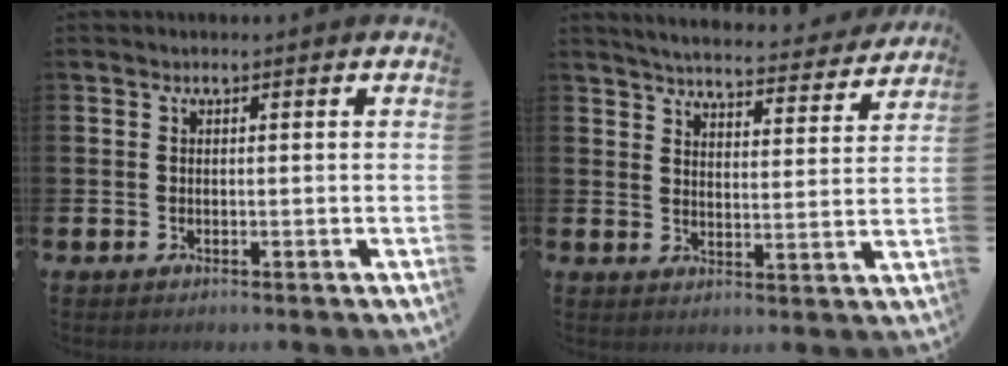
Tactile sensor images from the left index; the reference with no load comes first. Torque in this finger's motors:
{"motor_torque": [0.76, -1.38, 0.13, 0.13]}